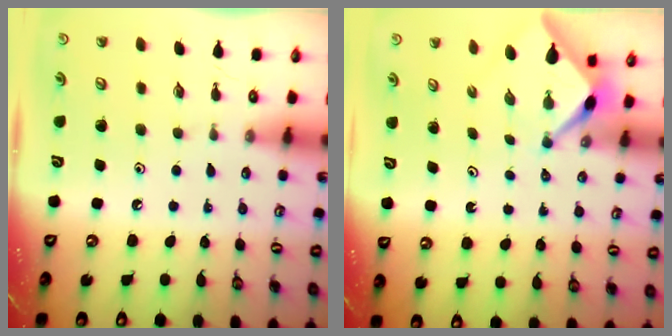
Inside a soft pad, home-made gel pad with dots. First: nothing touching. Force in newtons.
{"total": 2.4, "press": 2.4, "slide": 0.3}